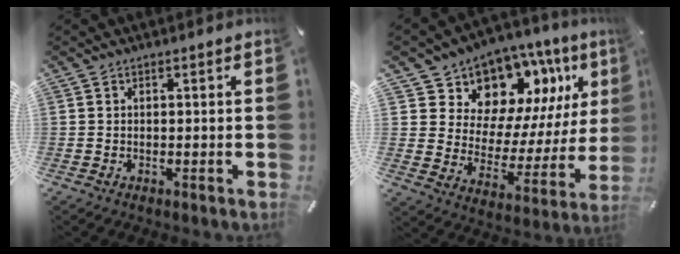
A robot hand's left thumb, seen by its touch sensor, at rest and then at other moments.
{"total": 11.3, "force": [8.4, 7.5, 1.1], "torque": [-0.014, -0.103, 0.150]}